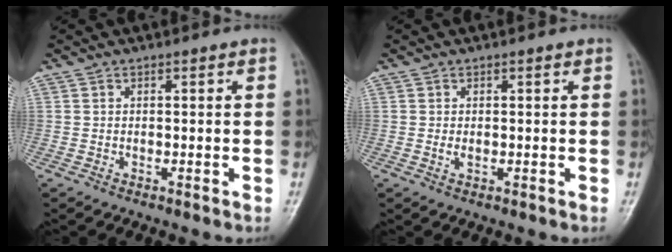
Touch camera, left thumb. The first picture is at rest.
{"total": 1.3, "force": [0.2, 0.7, 1.1], "torque": [-0.016, -0.002, 0.005]}